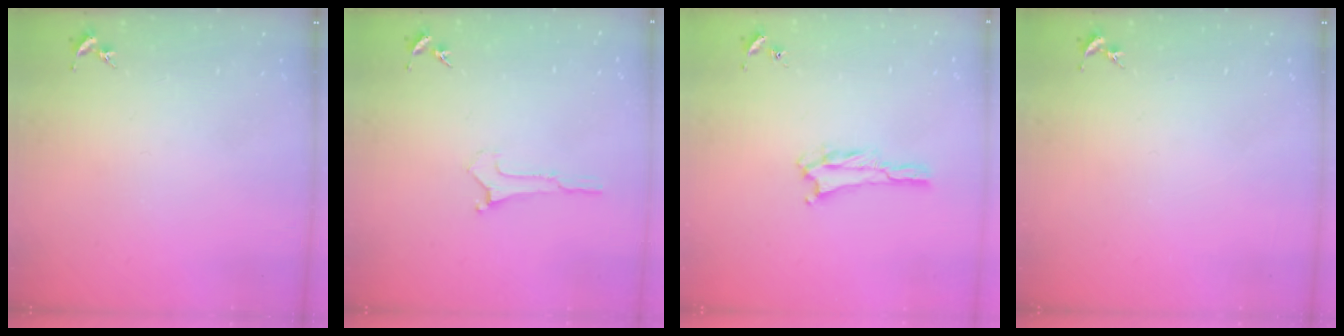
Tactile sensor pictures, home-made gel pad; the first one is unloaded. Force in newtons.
{"total": 0.0}
{"total": 2.1, "press": 2.1, "slide": 0.3}
{"total": 0.0}